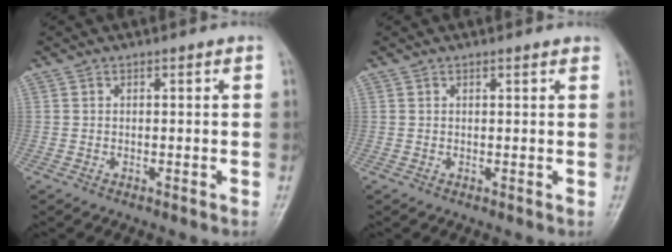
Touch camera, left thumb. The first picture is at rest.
{"total": 1.2, "force": [1.0, 0.2, 0.7], "torque": [-0.004, 0.001, 0.011]}